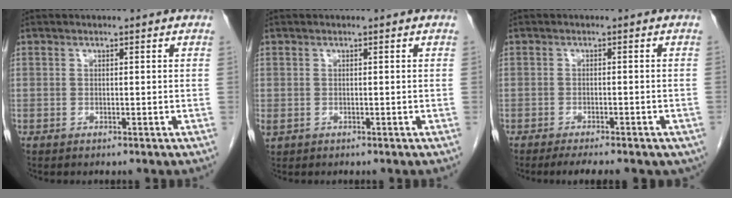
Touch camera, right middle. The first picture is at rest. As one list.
[{"total": 0.7, "force": [-0.1, 0.6, 0.4], "torque": [-0.011, 0.001, 0.004]}, {"total": 9.0, "force": [-7.0, 2.7, 5.0], "torque": [-0.061, -0.004, -0.087]}]